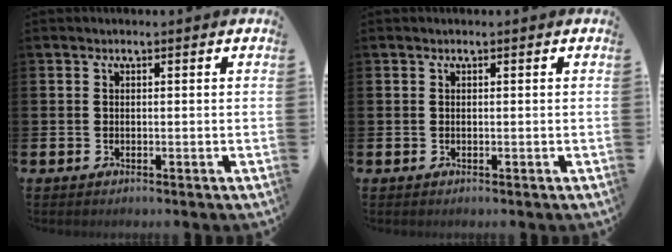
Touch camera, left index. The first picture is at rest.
{"total": 0.0}